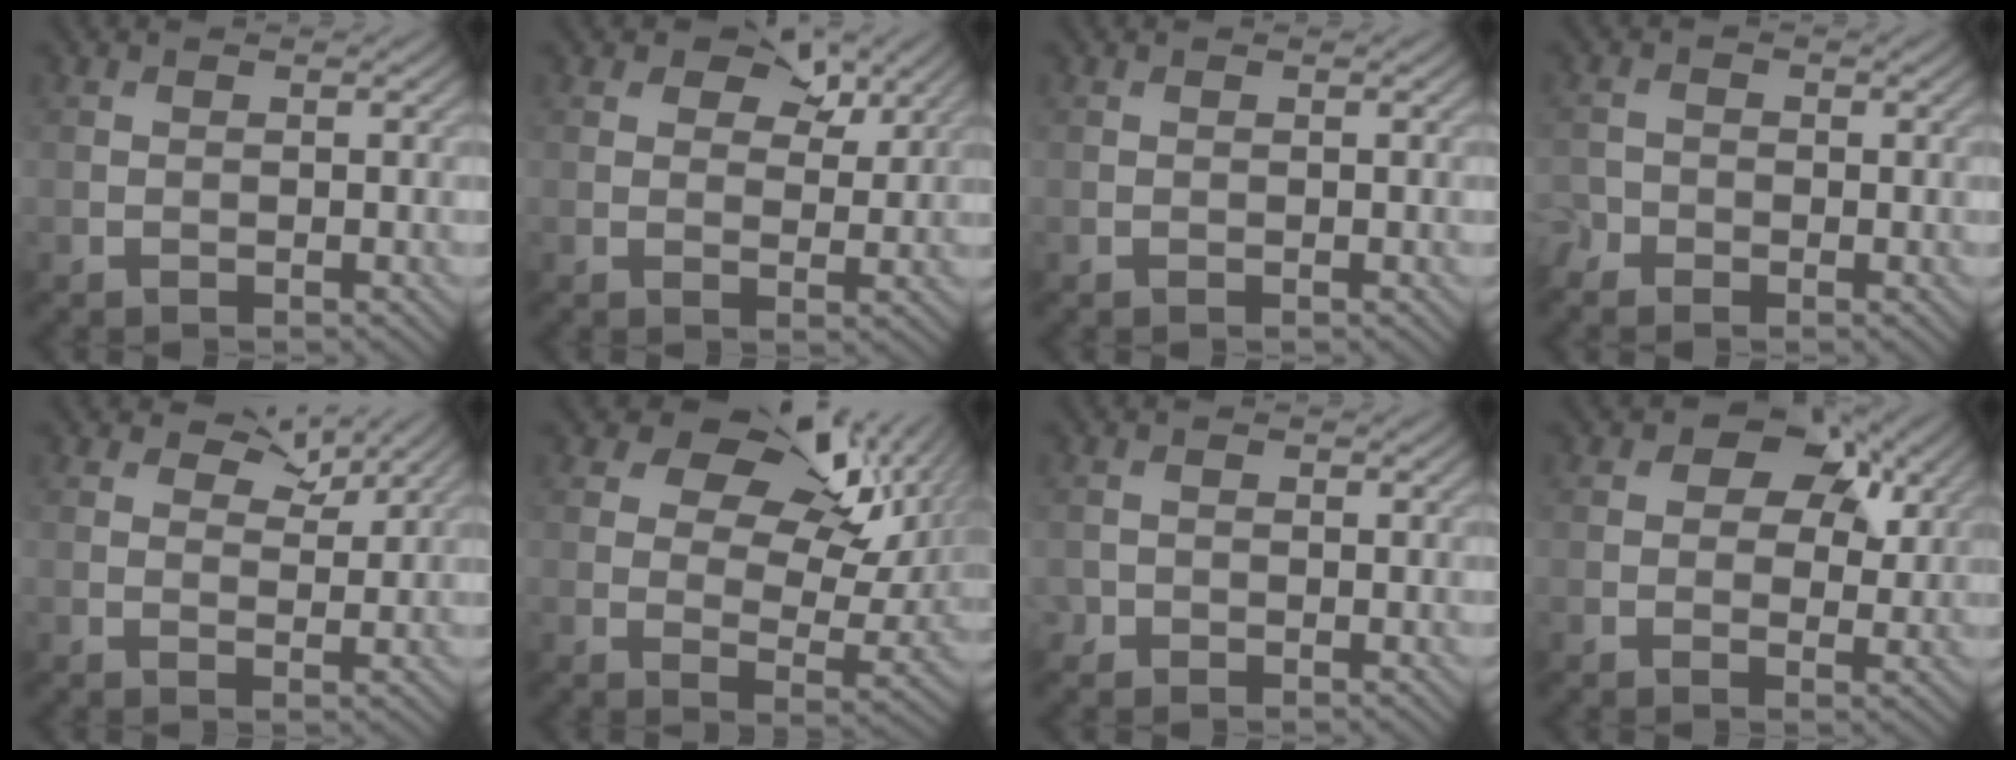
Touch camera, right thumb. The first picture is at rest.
{"total": 6.1, "force": [3.7, 3.4, 3.5], "torque": [-0.044, -0.005, 0.055]}
{"total": 0.0}
{"total": 1.9, "force": [-1.4, 1.2, 0.4], "torque": [-0.013, -0.001, -0.039]}
{"total": 4.0, "force": [2.8, 1.9, 2.1], "torque": [-0.037, -0.002, 0.047]}
{"total": 14.6, "force": [6.7, 8.3, 10.0], "torque": [-0.154, 0.009, 0.096]}
{"total": 1.2, "force": [-0.4, 1.1, 0.2], "torque": [-0.003, -0.004, -0.014]}
{"total": 7.7, "force": [3.4, 5.0, 4.8], "torque": [-0.063, 0.000, 0.042]}